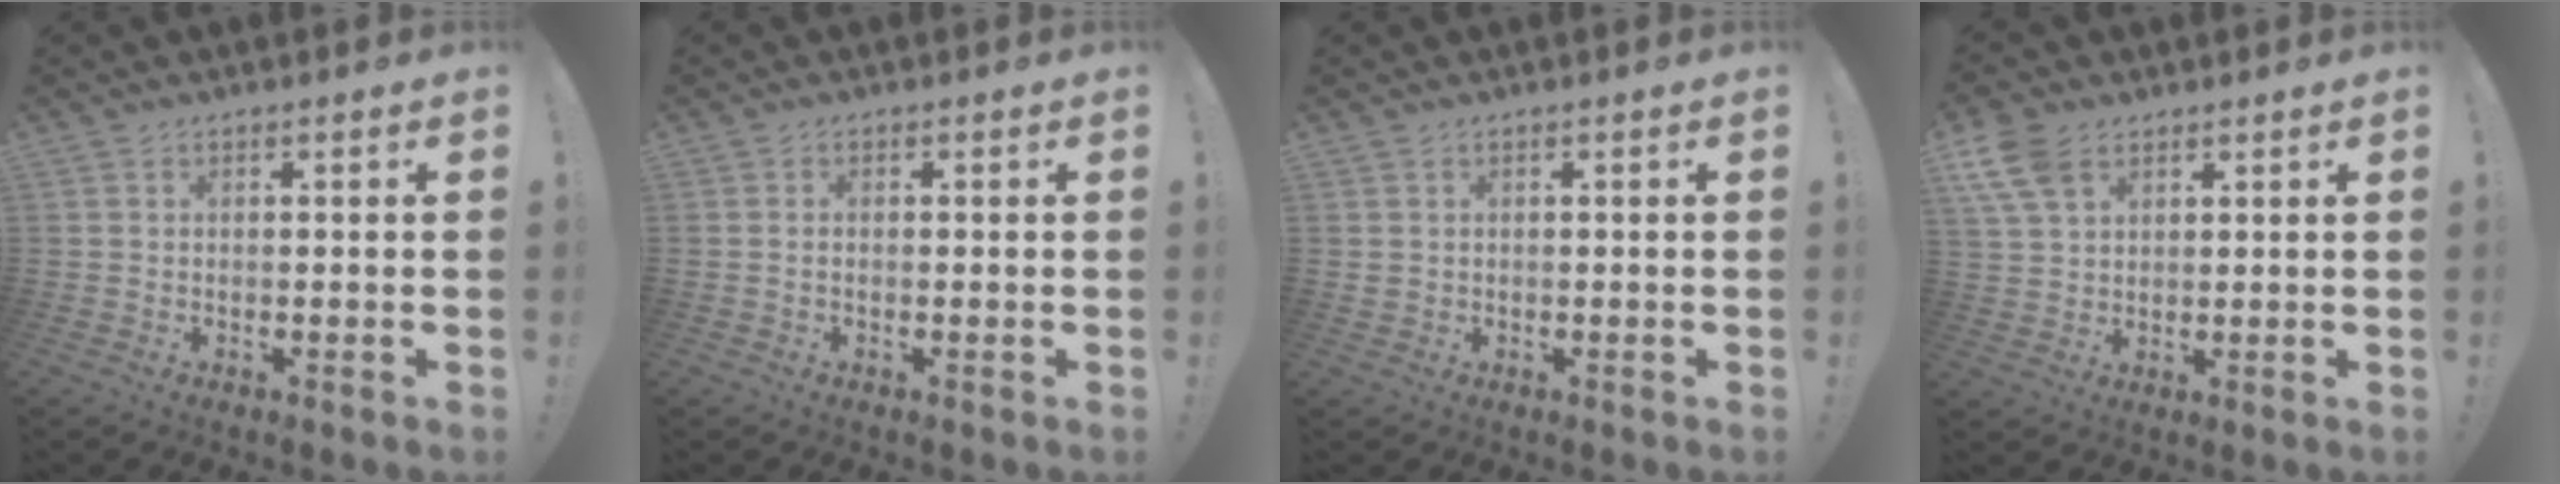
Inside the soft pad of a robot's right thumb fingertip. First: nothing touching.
{"total": 0.8, "force": [-0.3, 0.4, 0.6], "torque": [-0.021, 0.005, -0.004]}
{"total": 1.1, "force": [0.2, 1.0, 0.3], "torque": [-0.005, 0.003, 0.003]}
{"total": 8.9, "force": [4.5, 5.5, 5.4], "torque": [-0.104, -0.007, 0.090]}